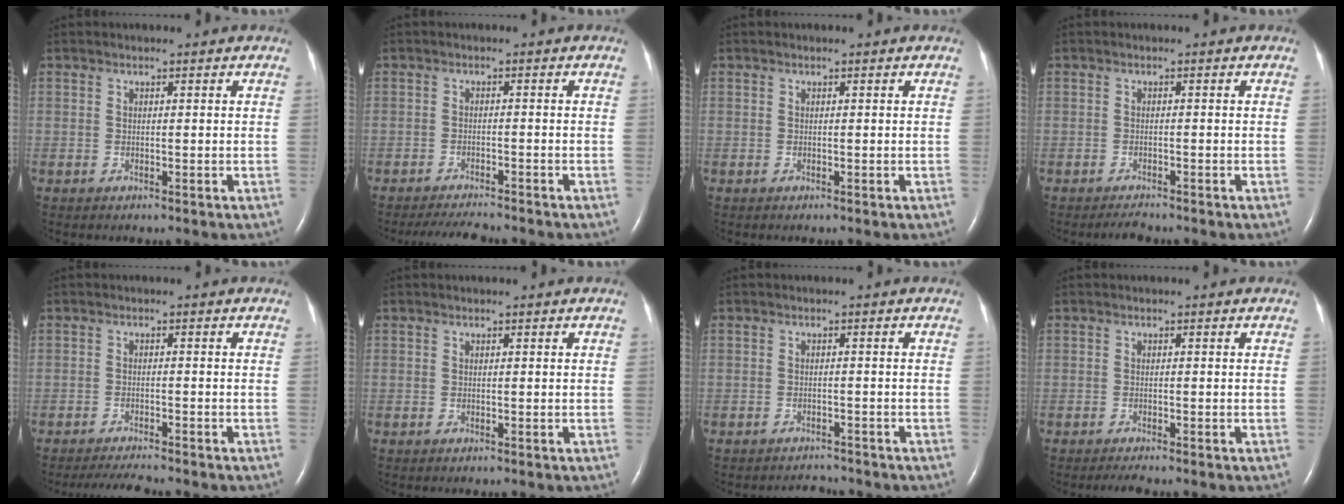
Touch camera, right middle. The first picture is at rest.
{"total": 5.4, "force": [-5.1, 0.3, 1.9], "torque": [-0.033, -0.016, -0.081]}
{"total": 0.0}
{"total": 1.5, "force": [-1.5, 0.2, 0.5], "torque": [-0.016, -0.006, -0.021]}
{"total": 4.5, "force": [-4.2, -0.1, 1.7], "torque": [-0.034, -0.017, -0.067]}
{"total": 0.0}
{"total": 2.3, "force": [-2.3, 0.3, -0.3], "torque": [-0.001, -0.009, -0.033]}
{"total": 1.3, "force": [-1.1, -0.2, 0.7], "torque": [-0.020, -0.005, -0.021]}